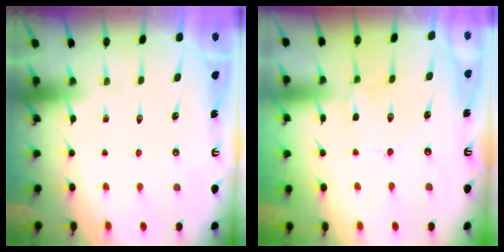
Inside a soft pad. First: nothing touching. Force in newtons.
{"total": 2.1, "press": 2.1, "slide": 0.1}